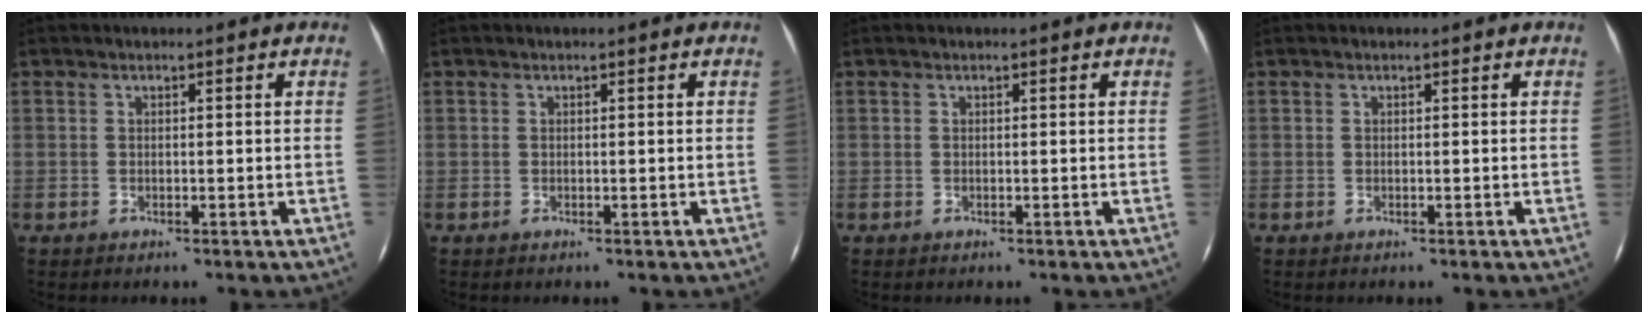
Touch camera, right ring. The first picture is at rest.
{"total": 0.0}
{"total": 0.0}
{"total": 0.0}